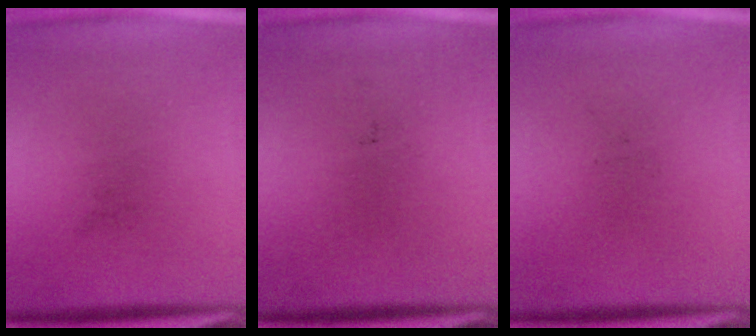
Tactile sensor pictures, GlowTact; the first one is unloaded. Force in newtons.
{"total": 0.0}
{"total": 0.0}